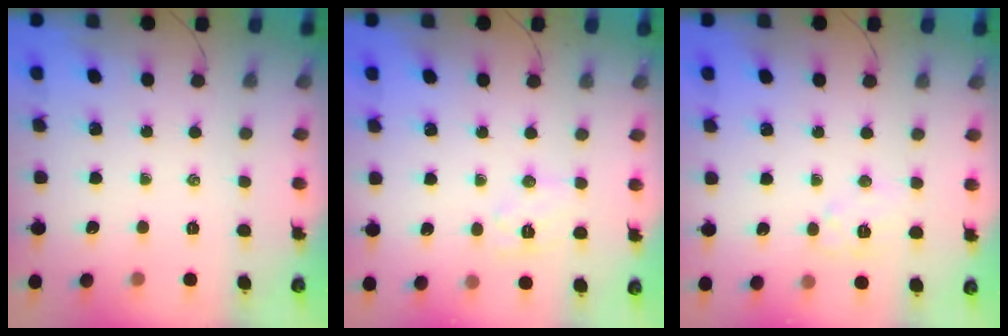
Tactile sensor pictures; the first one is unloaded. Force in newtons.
{"total": 6.3, "press": 6.2, "slide": 0.9}
{"total": 6.2, "press": 6.2, "slide": 0.5}